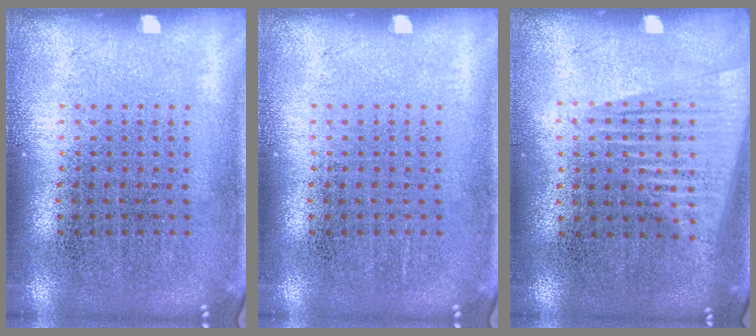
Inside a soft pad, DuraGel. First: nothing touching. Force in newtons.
{"total": 0.0}
{"total": 1.6, "press": 1.4, "slide": 0.6}